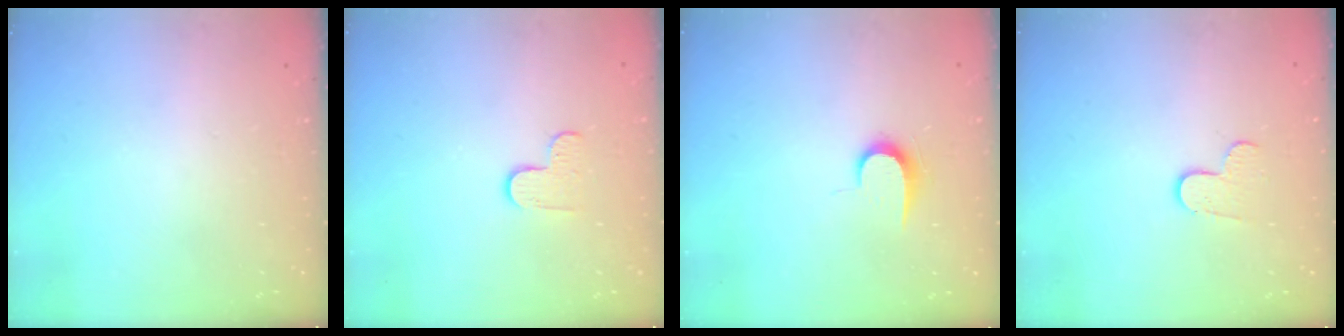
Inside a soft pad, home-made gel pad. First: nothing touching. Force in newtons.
{"total": 3.6, "press": 3.6, "slide": 0.4}
{"total": 6.4, "press": 6.3, "slide": 0.7}
{"total": 7.5, "press": 7.4, "slide": 0.6}